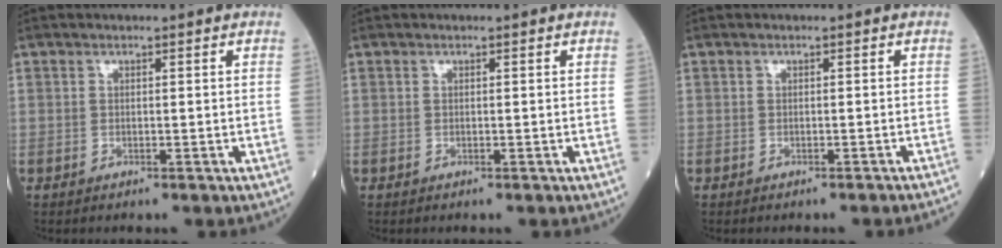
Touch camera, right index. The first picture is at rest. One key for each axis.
{"total": 0.0}
{"total": 3.4, "fx": -3.1, "fy": -0.7, "fz": 1.0, "tx": -0.009, "ty": -0.007, "tz": -0.033}